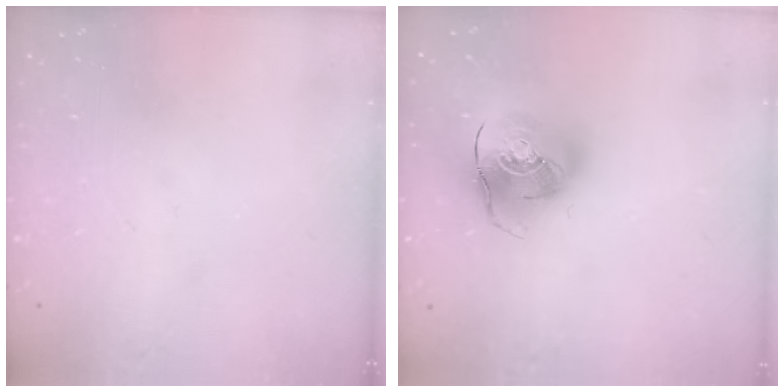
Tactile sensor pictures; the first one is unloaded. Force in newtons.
{"total": 14.1, "press": 13.9, "slide": 2.5}